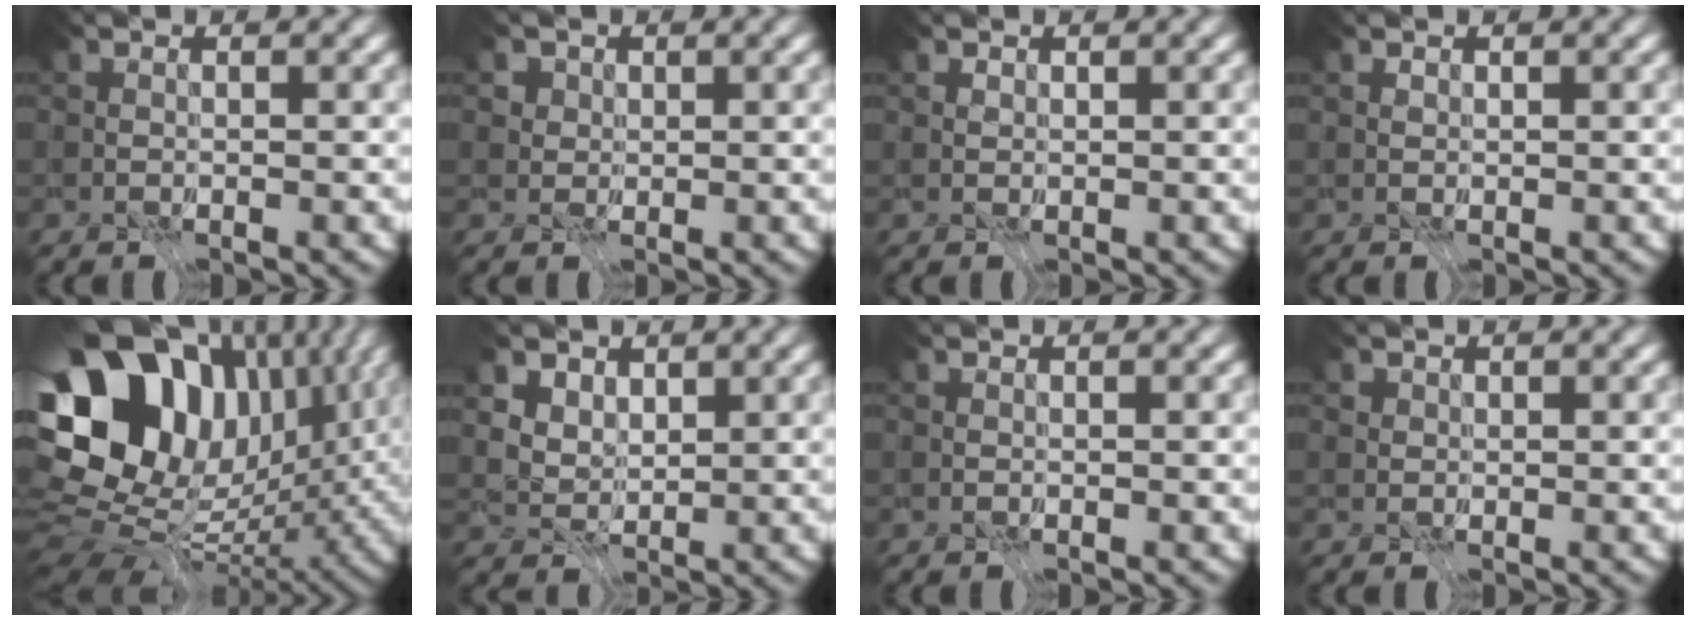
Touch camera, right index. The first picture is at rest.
{"total": 5.0, "force": [2.7, 3.6, 2.2], "torque": [-0.036, 0.007, 0.032]}
{"total": 2.1, "force": [1.3, 1.4, 0.9], "torque": [-0.028, 0.008, 0.026]}
{"total": 1.7, "force": [1.1, 1.1, 0.8], "torque": [-0.027, 0.009, 0.025]}
{"total": 17.0, "force": [3.8, 11.4, 12.0], "torque": [-0.216, 0.009, 0.093]}
{"total": 3.7, "force": [2.6, 2.4, 1.4], "torque": [-0.035, -0.004, 0.050]}
{"total": 0.0}
{"total": 2.2, "force": [1.2, 1.7, 0.9], "torque": [-0.026, 0.007, 0.017]}